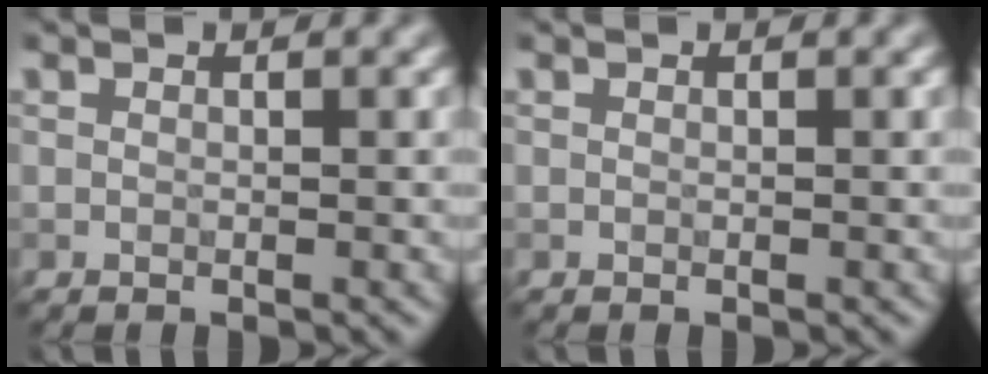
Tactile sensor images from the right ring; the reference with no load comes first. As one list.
[{"total": 0.0}]